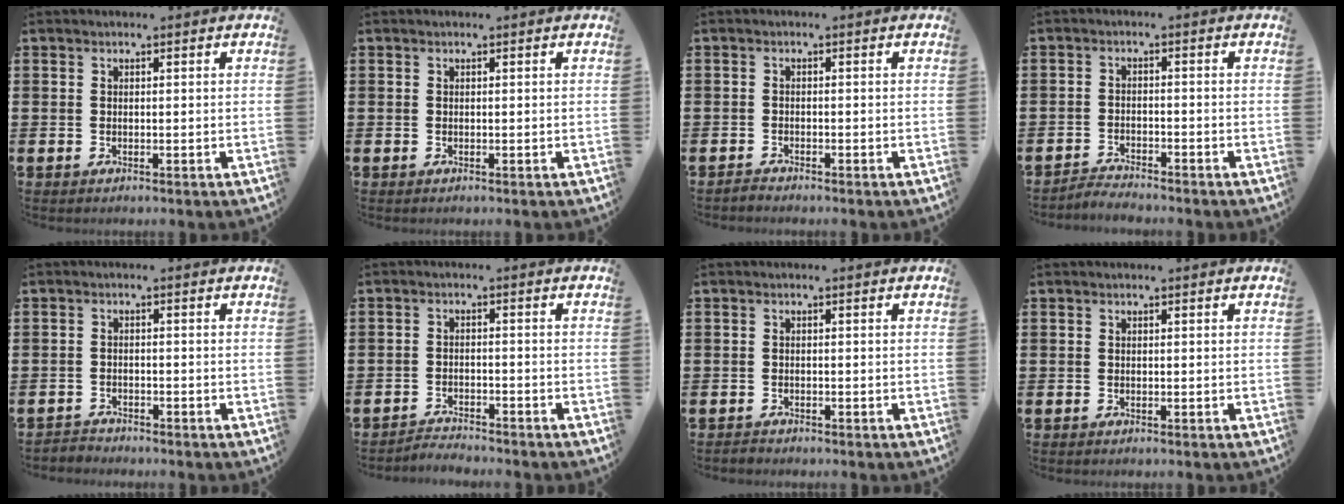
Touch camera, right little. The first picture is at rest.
{"total": 0.0}
{"total": 0.9, "force": [-0.9, 0.0, 0.0], "torque": [-0.002, -0.002, -0.018]}
{"total": 2.1, "force": [-2.1, 0.0, -0.1], "torque": [-0.003, 0.004, -0.045]}
{"total": 1.4, "force": [-1.4, 0.1, -0.2], "torque": [0.001, 0.003, -0.031]}
{"total": 2.2, "force": [-2.2, 0.0, -0.3], "torque": [-0.002, 0.003, -0.049]}
{"total": 0.6, "force": [-0.6, 0.2, 0.0], "torque": [-0.002, -0.001, -0.013]}
{"total": 0.0}